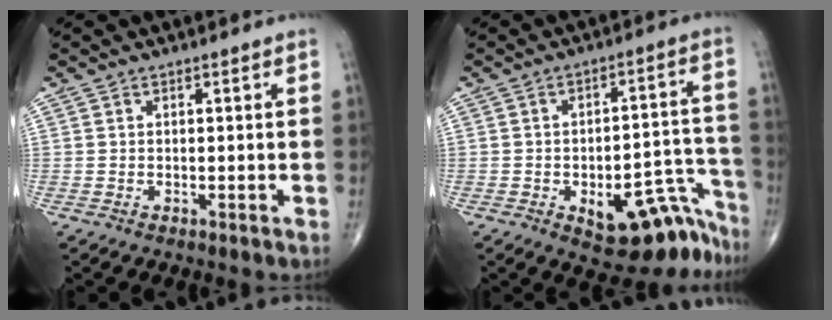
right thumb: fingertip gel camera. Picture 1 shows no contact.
{"total": 15.1, "force": [-9.6, 6.7, 9.5], "torque": [-0.053, 0.107, -0.124]}